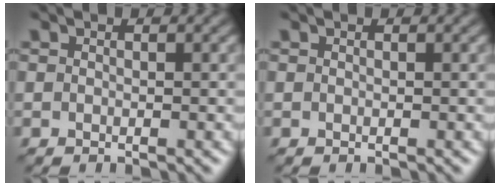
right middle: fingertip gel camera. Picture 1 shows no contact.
{"total": 0.0}